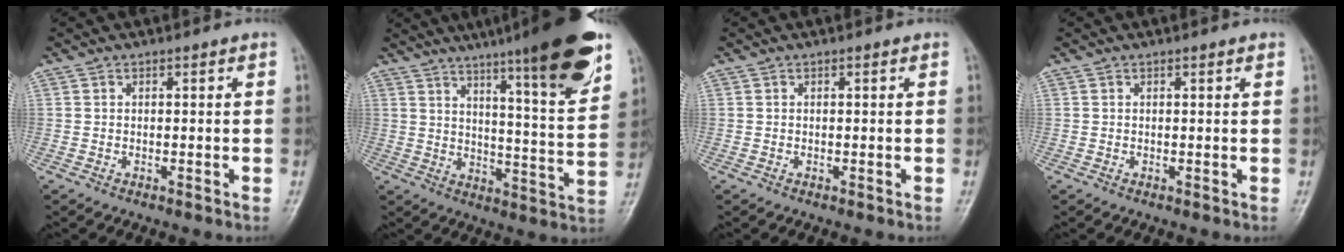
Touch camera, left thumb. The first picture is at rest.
{"total": 20.4, "force": [12.9, 2.3, 15.6], "torque": [-0.205, -0.055, 0.184]}
{"total": 0.0}
{"total": 0.6, "force": [0.4, 0.0, 0.4], "torque": [-0.007, 0.001, 0.005]}